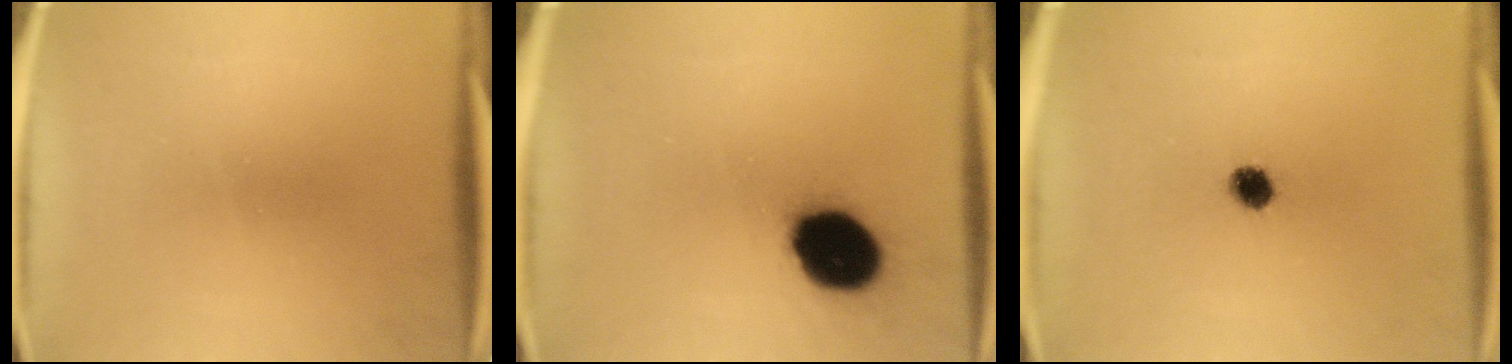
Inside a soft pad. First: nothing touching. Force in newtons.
{"total": 16.4}
{"total": 3.9}